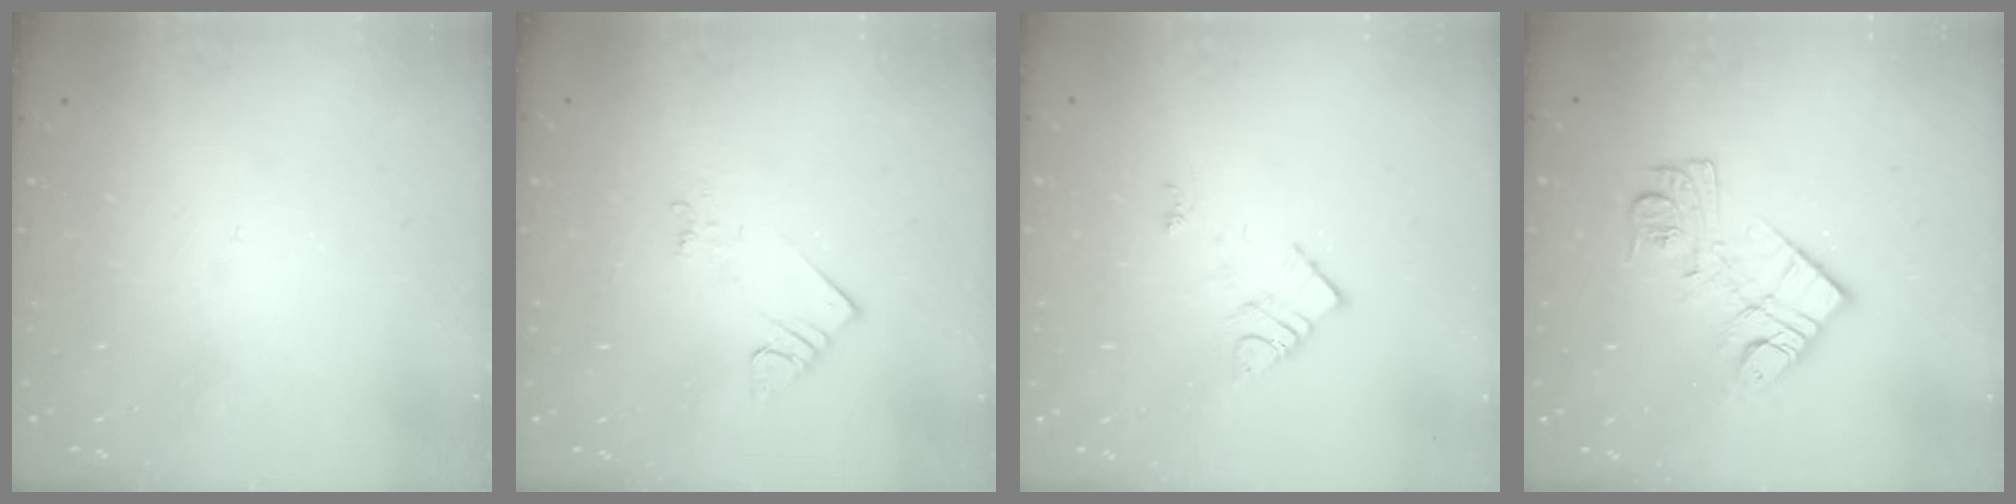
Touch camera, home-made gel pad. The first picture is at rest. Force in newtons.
{"total": 2.1, "press": 2.0, "slide": 0.5}
{"total": 8.3, "press": 8.2, "slide": 0.5}
{"total": 11.8, "press": 11.8, "slide": 0.7}